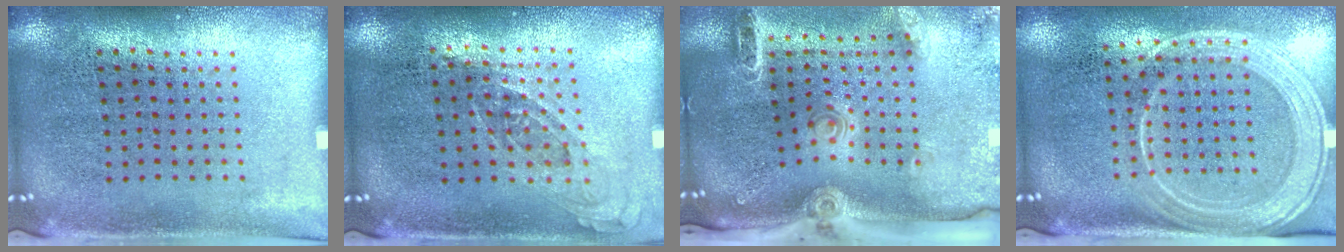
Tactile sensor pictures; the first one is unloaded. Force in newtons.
{"total": 0.7, "press": 0.7, "slide": 0.3}
{"total": 2.6, "press": 1.9, "slide": 1.7}
{"total": 2.1, "press": 1.8, "slide": 1.1}